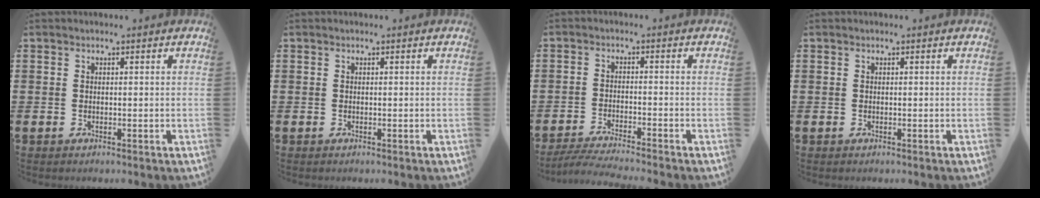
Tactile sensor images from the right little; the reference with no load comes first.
{"total": 0.0}
{"total": 3.2, "force": [-2.9, -0.2, 1.2], "torque": [-0.018, -0.003, -0.055]}
{"total": 0.0}